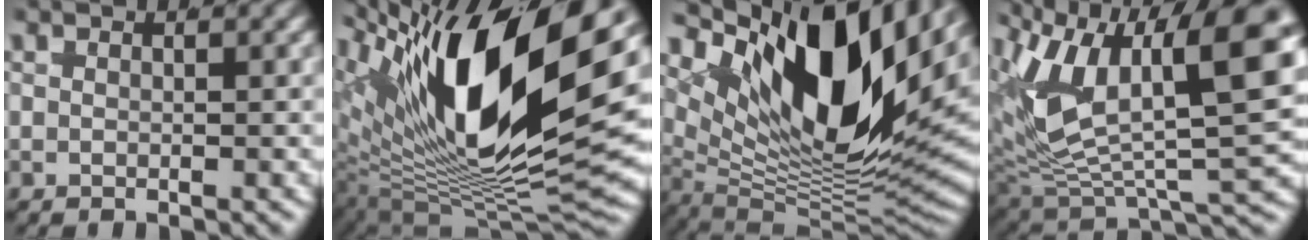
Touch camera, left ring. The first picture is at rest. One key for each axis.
{"total": 20.6, "fx": 3.3, "fy": 10.1, "fz": 17.7, "tx": -0.280, "ty": 0.015, "tz": 0.044}
{"total": 19.8, "fx": 4.2, "fy": 10.9, "fz": 16.0, "tx": -0.235, "ty": 0.003, "tz": 0.054}
{"total": 15.3, "fx": 1.1, "fy": 8.7, "fz": 12.6, "tx": -0.222, "ty": -0.021, "tz": 0.017}